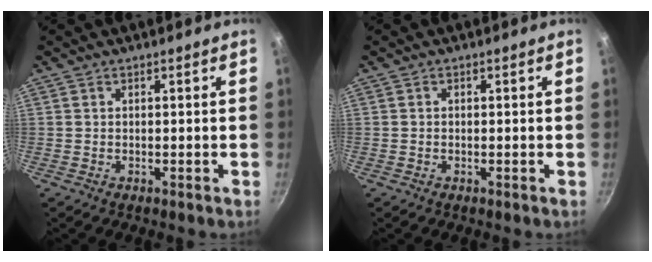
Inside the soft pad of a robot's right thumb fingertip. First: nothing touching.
{"total": 0.0}